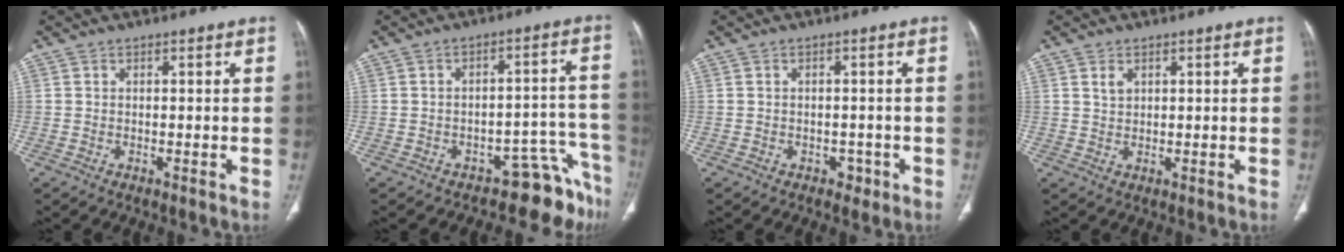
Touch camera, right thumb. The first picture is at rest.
{"total": 7.7, "force": [-7.0, 3.0, 1.1], "torque": [0.042, 0.114, -0.096]}
{"total": 2.1, "force": [-1.0, 1.7, 0.8], "torque": [0.000, 0.005, -0.010]}
{"total": 2.0, "force": [1.0, 1.3, 1.1], "torque": [-0.019, -0.004, 0.024]}